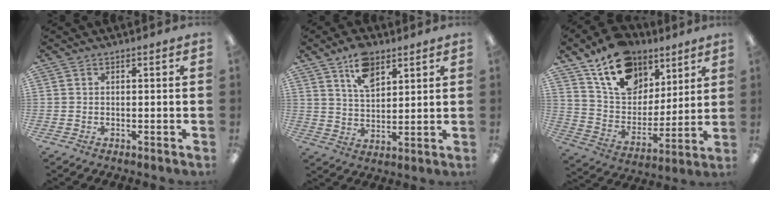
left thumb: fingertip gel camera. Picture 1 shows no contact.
{"total": 9.7, "force": [6.3, 5.2, 5.1], "torque": [-0.087, -0.020, 0.113]}
{"total": 17.4, "force": [11.8, 10.9, 6.8], "torque": [-0.118, -0.065, 0.220]}